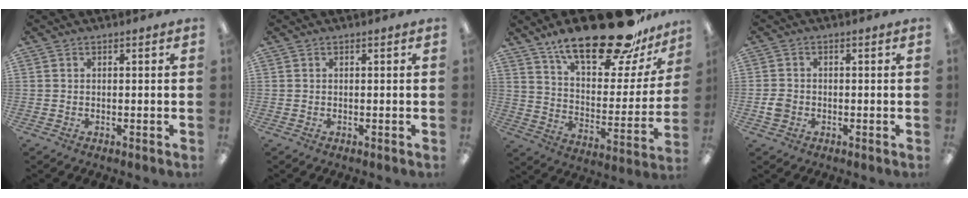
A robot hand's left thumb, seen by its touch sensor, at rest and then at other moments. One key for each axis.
{"total": 0.0}
{"total": 26.0, "fx": 19.3, "fy": 8.9, "fz": 14.9, "tx": -0.222, "ty": -0.127, "tz": 0.322}
{"total": 2.7, "fx": -0.7, "fy": 2.3, "fz": 1.3, "tx": -0.021, "ty": 0.005, "tz": -0.014}